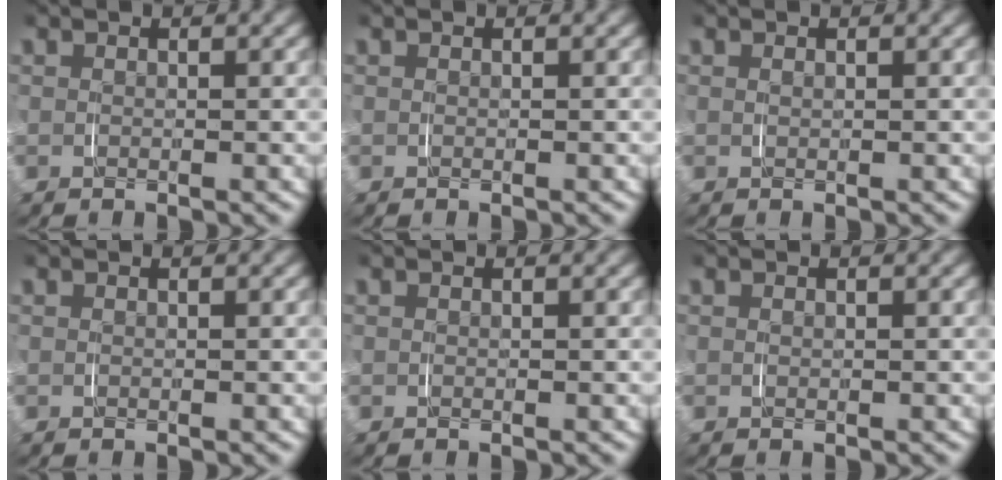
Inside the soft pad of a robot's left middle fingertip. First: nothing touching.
{"total": 0.0}
{"total": 0.7, "force": [0.4, -0.6, -0.2], "torque": [0.012, 0.004, 0.006]}
{"total": 0.0}
{"total": 0.0}
{"total": 0.0}